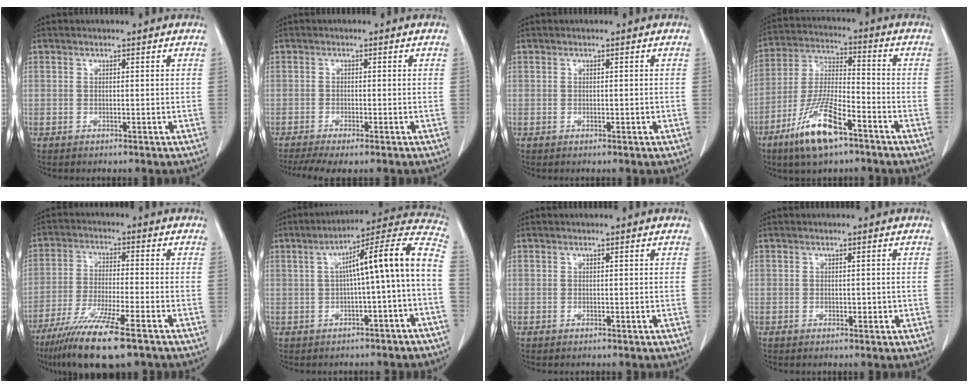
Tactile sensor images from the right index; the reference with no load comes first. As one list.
[{"total": 5.9, "force": [-4.5, 0.9, 3.7], "torque": [-0.062, -0.011, -0.071]}, {"total": 0.5, "force": [-0.1, 0.1, 0.5], "torque": [-0.011, 0.000, 0.001]}, {"total": 12.9, "force": [-7.6, 2.9, 10.0], "torque": [-0.209, -0.017, -0.142]}, {"total": 13.3, "force": [-9.1, 1.0, 9.7], "torque": [-0.183, -0.038, -0.155]}, {"total": 12.8, "force": [-0.8, 0.1, 12.8], "torque": [-0.180, 0.043, -0.015]}, {"total": 0.0}, {"total": 1.2, "force": [-0.2, 0.6, 1.0], "torque": [-0.014, 0.000, -0.001]}]